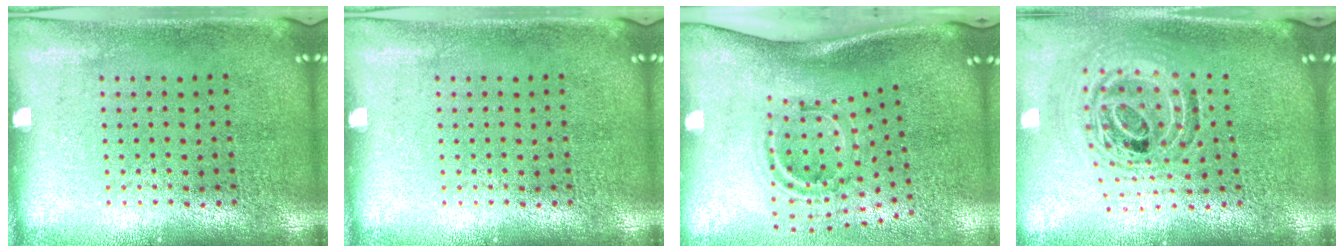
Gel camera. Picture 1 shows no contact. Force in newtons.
{"total": 0.0}
{"total": 2.1, "press": 1.2, "slide": 1.8}
{"total": 1.2, "press": 1.1, "slide": 0.5}